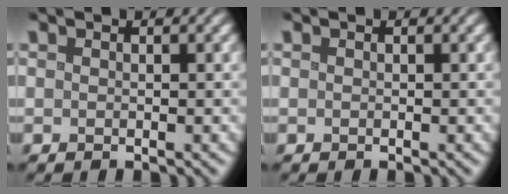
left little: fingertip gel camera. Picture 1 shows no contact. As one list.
[{"total": 0.0}]